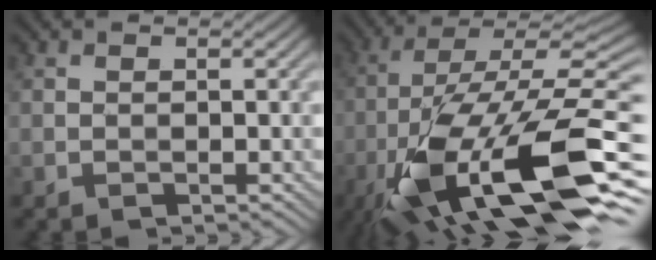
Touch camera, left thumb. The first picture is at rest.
{"total": 19.7, "force": [-7.8, 7.0, 16.7], "torque": [-0.316, -0.011, -0.138]}